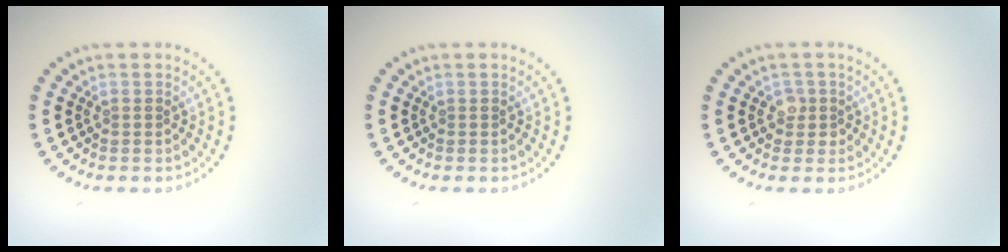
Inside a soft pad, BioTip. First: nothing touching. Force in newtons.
{"total": 0.0}
{"total": 1.6, "press": 1.3, "slide": 0.9}